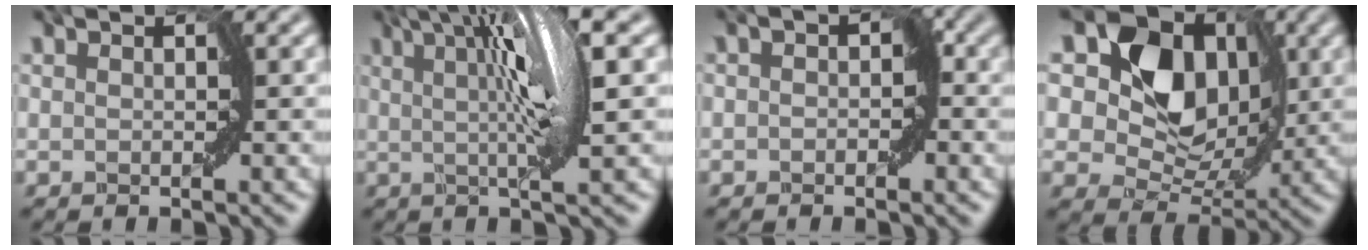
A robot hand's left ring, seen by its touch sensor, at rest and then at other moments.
{"total": 6.9, "force": [2.0, 1.0, 6.5], "torque": [-0.091, 0.007, 0.033]}
{"total": 1.6, "force": [-0.2, 1.0, 1.1], "torque": [-0.005, 0.003, -0.005]}
{"total": 10.3, "force": [3.1, 7.9, 5.8], "torque": [-0.096, 0.004, 0.047]}